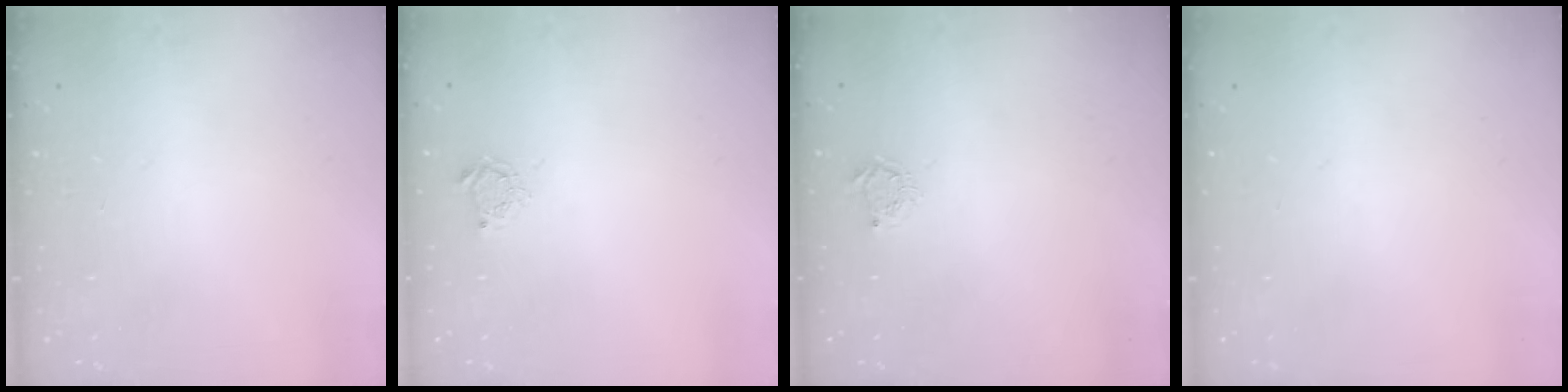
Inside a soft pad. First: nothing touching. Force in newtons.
{"total": 3.6, "press": 3.5, "slide": 0.5}
{"total": 3.1, "press": 3.1, "slide": 0.4}
{"total": 0.0}